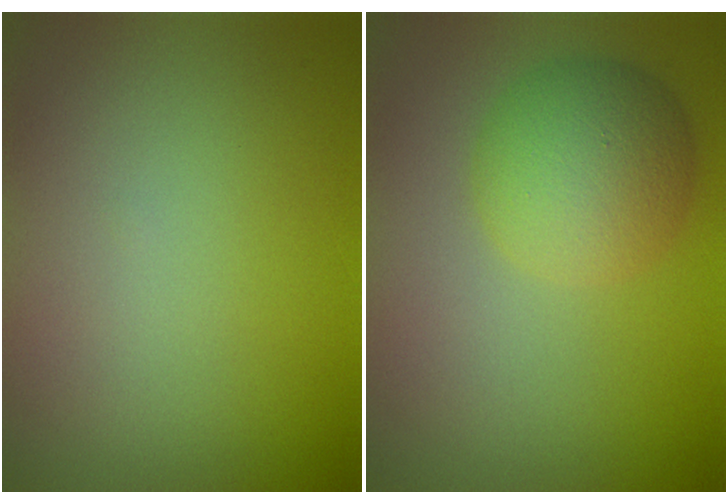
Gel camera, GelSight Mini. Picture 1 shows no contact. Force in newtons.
{"total": 5.1, "press": 5.1, "slide": 0.2}